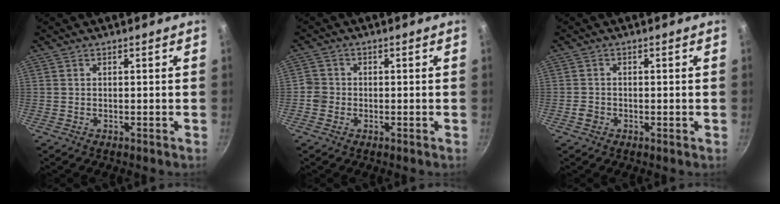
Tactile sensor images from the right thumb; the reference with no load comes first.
{"total": 2.8, "force": [-0.9, 2.6, 0.7], "torque": [0.001, 0.013, -0.021]}
{"total": 1.6, "force": [-0.8, 1.2, 0.7], "torque": [-0.014, 0.005, -0.016]}